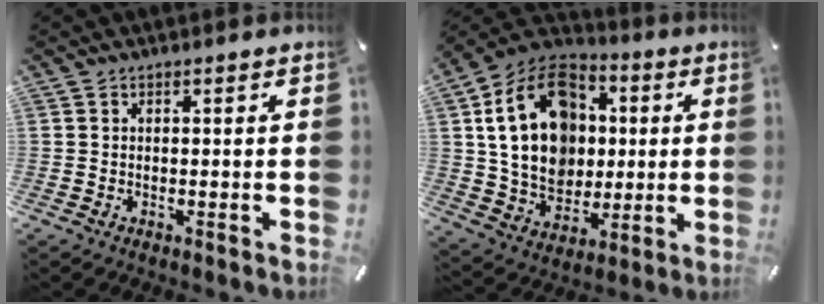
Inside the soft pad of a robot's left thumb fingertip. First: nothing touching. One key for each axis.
{"total": 21.2, "fx": 2.6, "fy": 17.1, "fz": 12.3, "tx": -0.237, "ty": -0.001, "tz": 0.049}